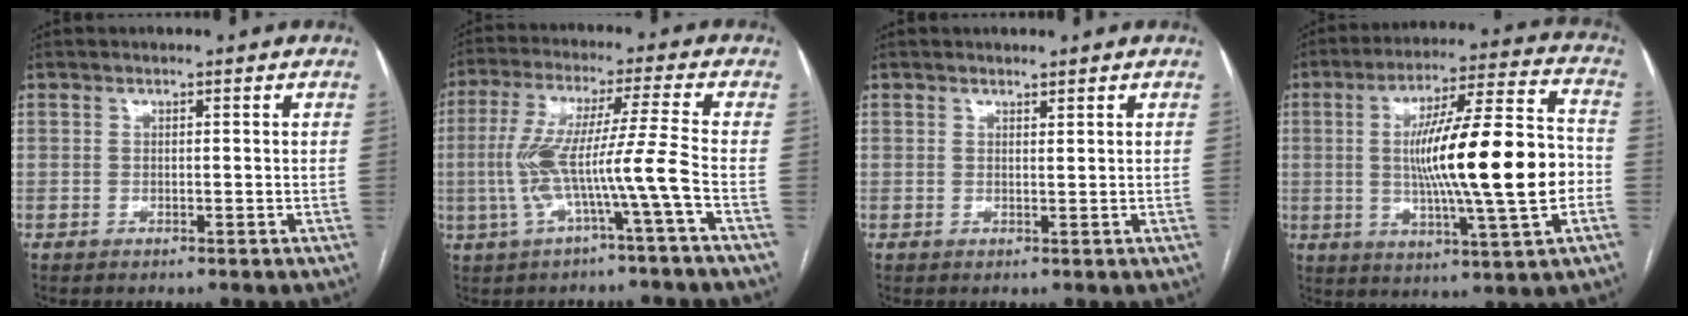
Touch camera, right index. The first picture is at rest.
{"total": 9.9, "force": [-2.9, -1.3, 9.4], "torque": [-0.200, 0.018, -0.052]}
{"total": 0.8, "force": [0.7, 0.0, 0.2], "torque": [-0.006, -0.003, 0.013]}
{"total": 19.5, "force": [-1.6, 1.5, 19.4], "torque": [-0.319, 0.010, -0.024]}